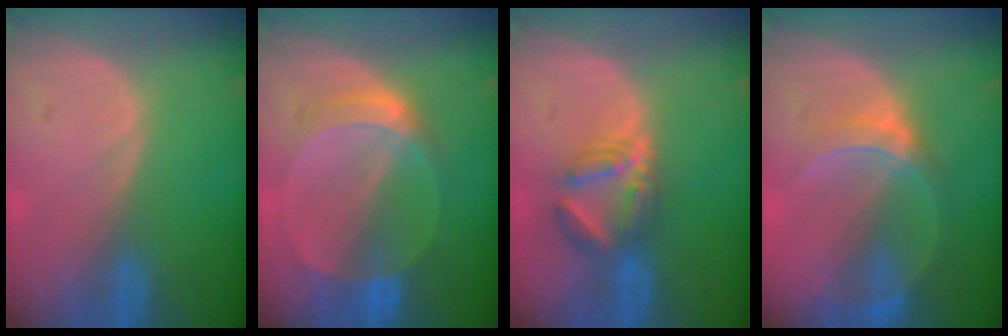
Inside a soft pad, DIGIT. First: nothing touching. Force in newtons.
{"total": 6.1, "press": 5.6, "slide": 2.4}
{"total": 5.7, "press": 5.6, "slide": 1.2}
{"total": 6.3, "press": 5.6, "slide": 2.8}